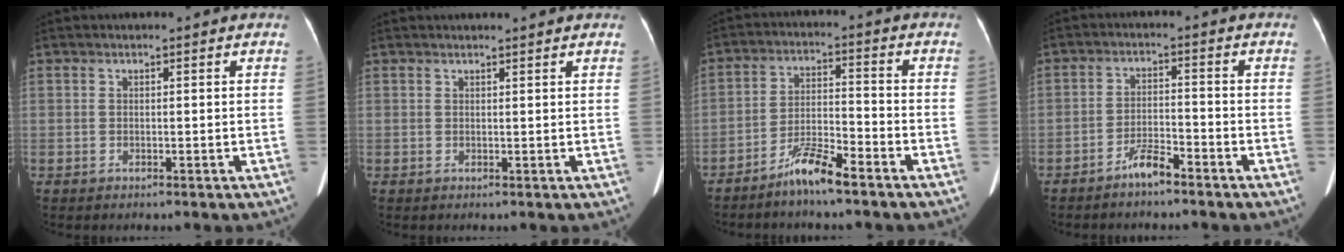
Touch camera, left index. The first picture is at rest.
{"total": 2.8, "force": [2.7, 0.1, 0.8], "torque": [-0.011, 0.014, 0.029]}
{"total": 6.5, "force": [-5.3, 0.3, 3.7], "torque": [-0.075, -0.012, -0.104]}
{"total": 4.5, "force": [-3.9, 0.6, 2.2], "torque": [-0.044, -0.006, -0.075]}